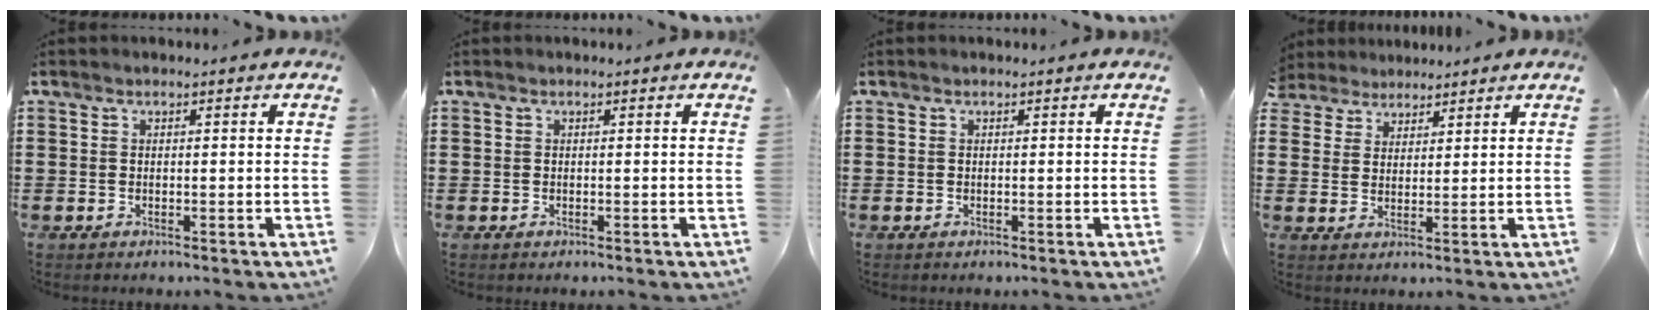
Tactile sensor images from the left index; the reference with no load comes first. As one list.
[{"total": 0.0}, {"total": 0.0}, {"total": 3.4, "force": [2.8, 1.7, -0.5], "torque": [-0.007, 0.002, 0.053]}]